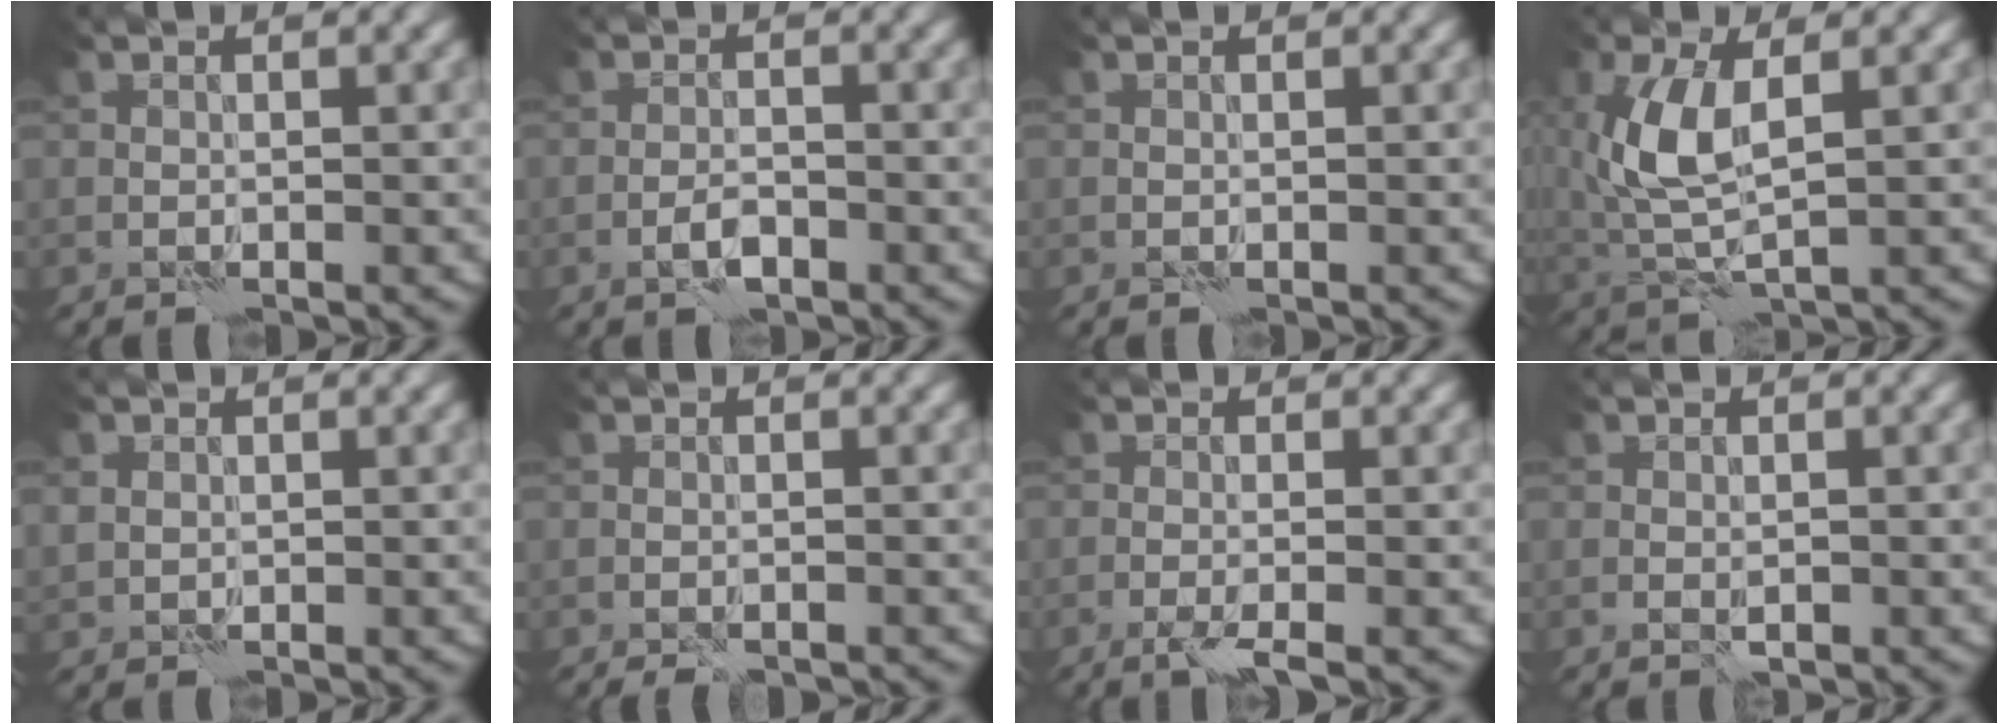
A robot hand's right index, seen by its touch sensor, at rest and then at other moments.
{"total": 1.7, "force": [-1.0, 0.5, 1.3], "torque": [-0.026, 0.003, -0.023]}
{"total": 0.0}
{"total": 5.9, "force": [1.1, 2.5, 5.2], "torque": [-0.131, 0.001, 0.023]}
{"total": 1.2, "force": [0.3, 1.1, 0.2], "torque": [-0.007, -0.004, 0.004]}
{"total": 1.9, "force": [-1.5, 0.6, 1.0], "torque": [-0.023, 0.005, -0.021]}
{"total": 2.3, "force": [-1.4, 0.1, 1.8], "torque": [-0.039, -0.004, -0.033]}
{"total": 0.9, "force": [-0.4, 0.4, 0.7], "torque": [-0.015, -0.002, -0.007]}